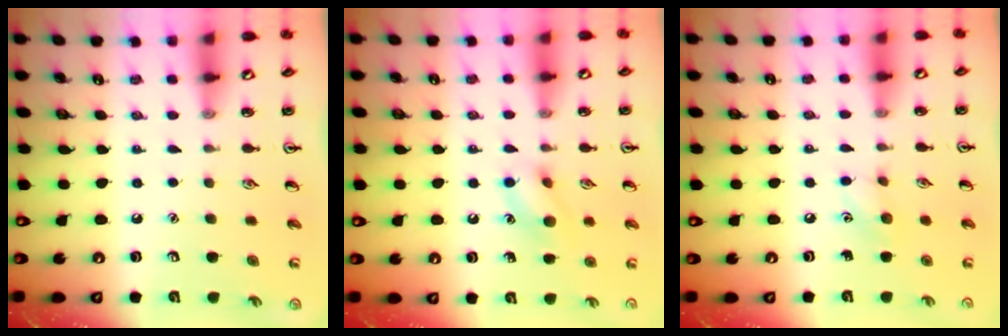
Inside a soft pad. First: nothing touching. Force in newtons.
{"total": 9.5, "press": 9.5, "slide": 0.8}
{"total": 6.3, "press": 6.1, "slide": 1.4}